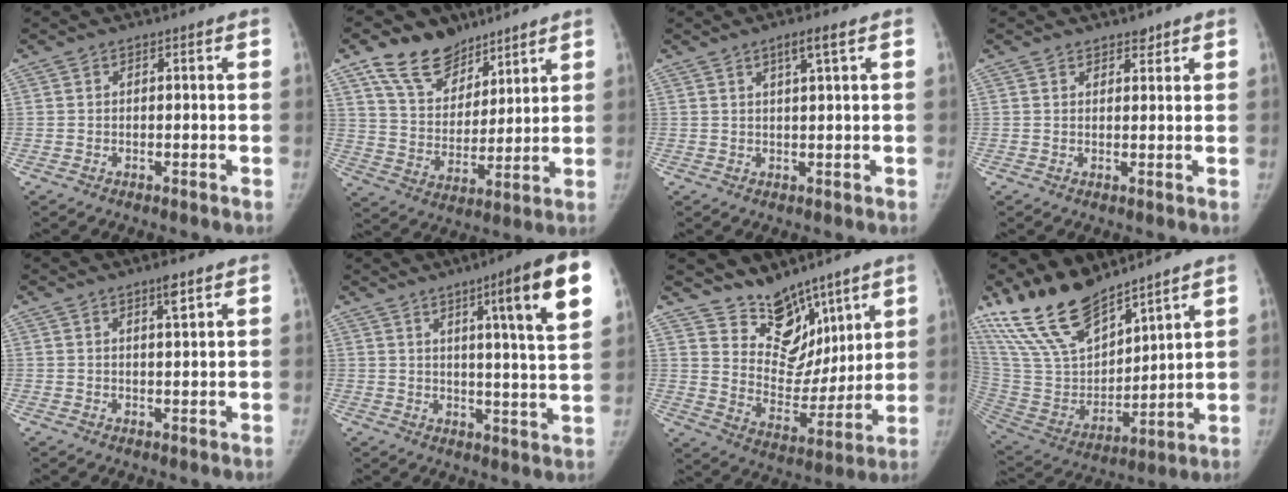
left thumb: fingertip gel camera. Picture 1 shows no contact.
{"total": 13.6, "force": [9.5, 8.5, 4.8], "torque": [-0.049, -0.049, 0.177]}
{"total": 3.1, "force": [1.6, 0.1, 2.6], "torque": [-0.050, -0.004, 0.031]}
{"total": 2.0, "force": [1.6, 1.1, 0.6], "torque": [0.005, -0.009, 0.020]}
{"total": 2.8, "force": [1.8, 0.4, 2.2], "torque": [-0.031, -0.012, 0.029]}
{"total": 15.7, "force": [7.4, 1.2, 13.9], "torque": [-0.178, -0.028, 0.096]}
{"total": 14.2, "force": [10.7, 7.9, 4.9], "torque": [-0.027, -0.073, 0.195]}
{"total": 19.3, "force": [15.8, 7.2, 8.5], "torque": [-0.129, -0.076, 0.315]}